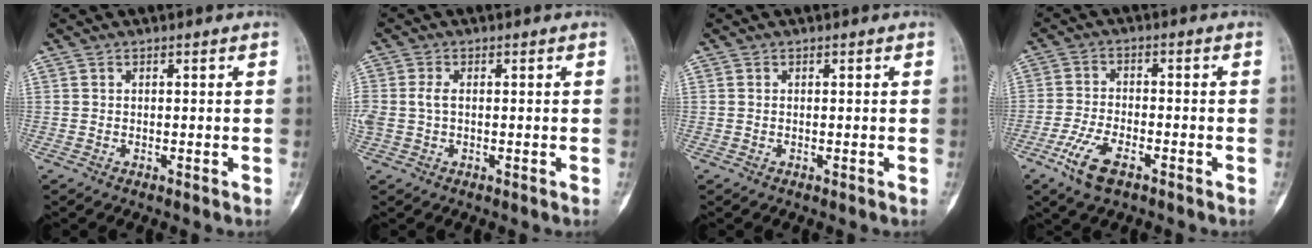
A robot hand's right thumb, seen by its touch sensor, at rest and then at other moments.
{"total": 3.3, "force": [0.1, 2.0, 2.6], "torque": [-0.075, 0.007, 0.002]}
{"total": 0.0}
{"total": 7.5, "force": [-4.2, 3.1, 5.3], "torque": [-0.116, 0.011, -0.080]}